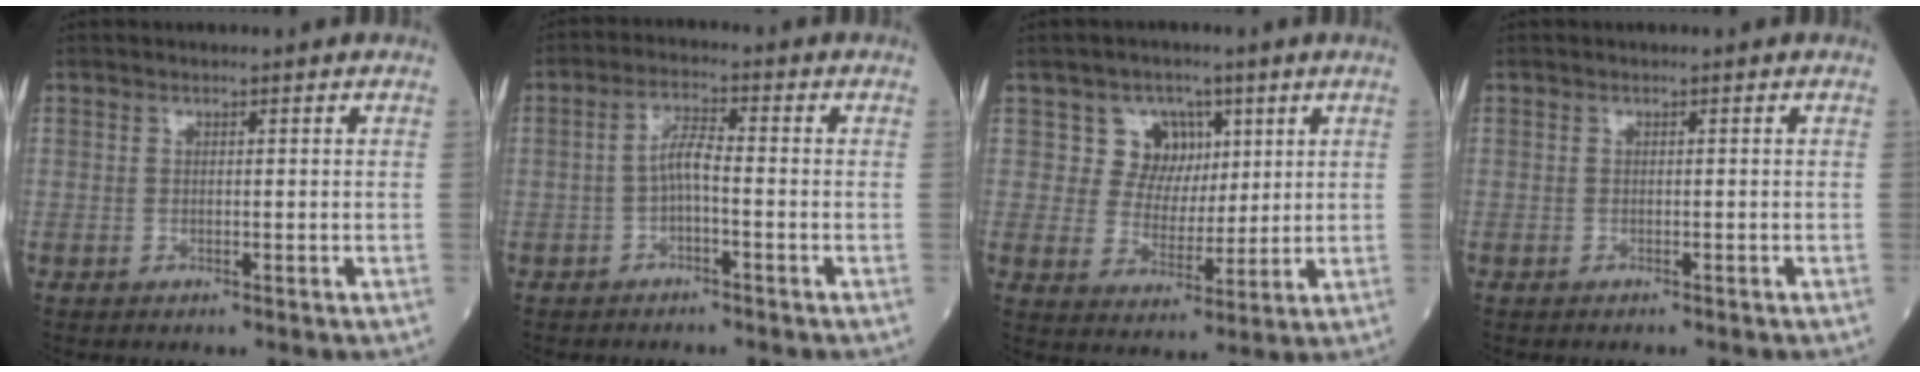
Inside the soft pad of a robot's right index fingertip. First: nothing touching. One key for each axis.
{"total": 3.7, "fx": -1.0, "fy": 0.8, "fz": 3.5, "tx": -0.067, "ty": 0.009, "tz": -0.019}
{"total": 6.5, "fx": 2.8, "fy": 5.7, "fz": 1.4, "tx": -0.015, "ty": 0.014, "tz": 0.049}
{"total": 0.6, "fx": -0.6, "fy": 0.1, "fz": 0.2, "tx": -0.005, "ty": -0.001, "tz": -0.010}